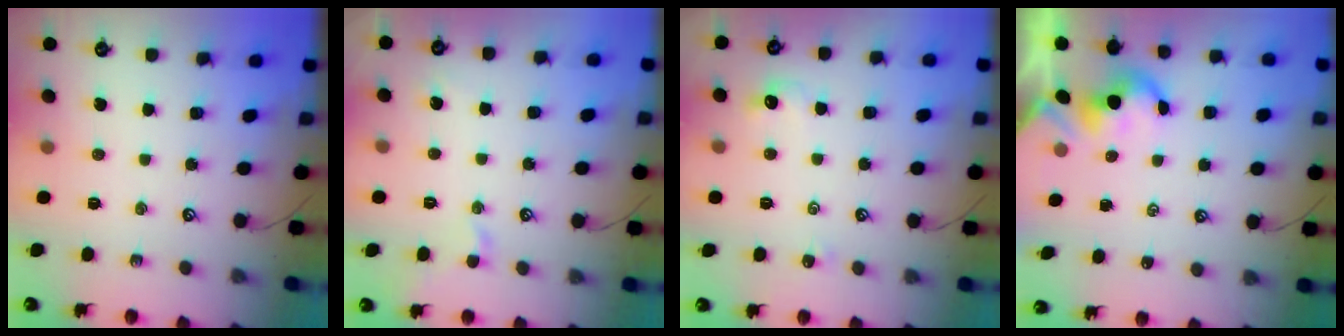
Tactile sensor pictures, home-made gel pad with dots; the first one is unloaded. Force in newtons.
{"total": 0.9, "press": 0.9, "slide": 0.1}
{"total": 1.9, "press": 1.8, "slide": 0.6}
{"total": 2.1, "press": 2.1, "slide": 0.2}